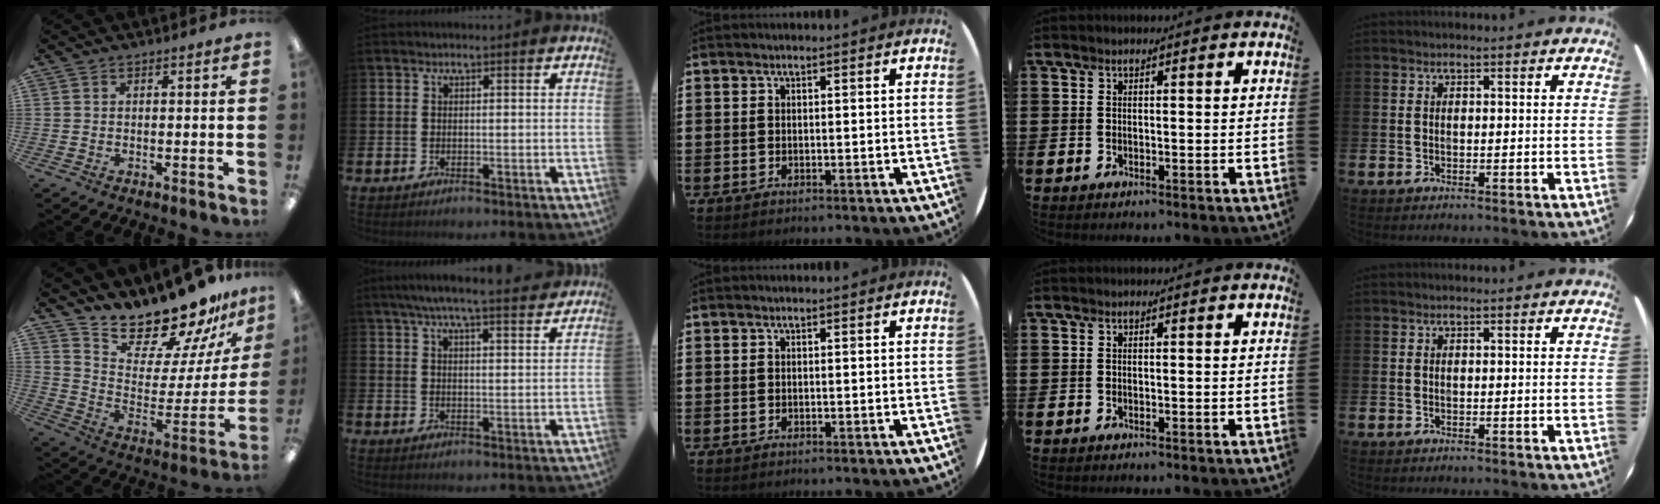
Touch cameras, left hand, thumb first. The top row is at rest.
{"thumb": {"total": 18.7, "force": [17.6, 4.1, 4.9], "torque": [-0.075, -0.165, 0.297]}, "index": {"total": 6.3, "force": [5.9, 0.1, 2.2], "torque": [-0.047, -0.028, 0.103]}}